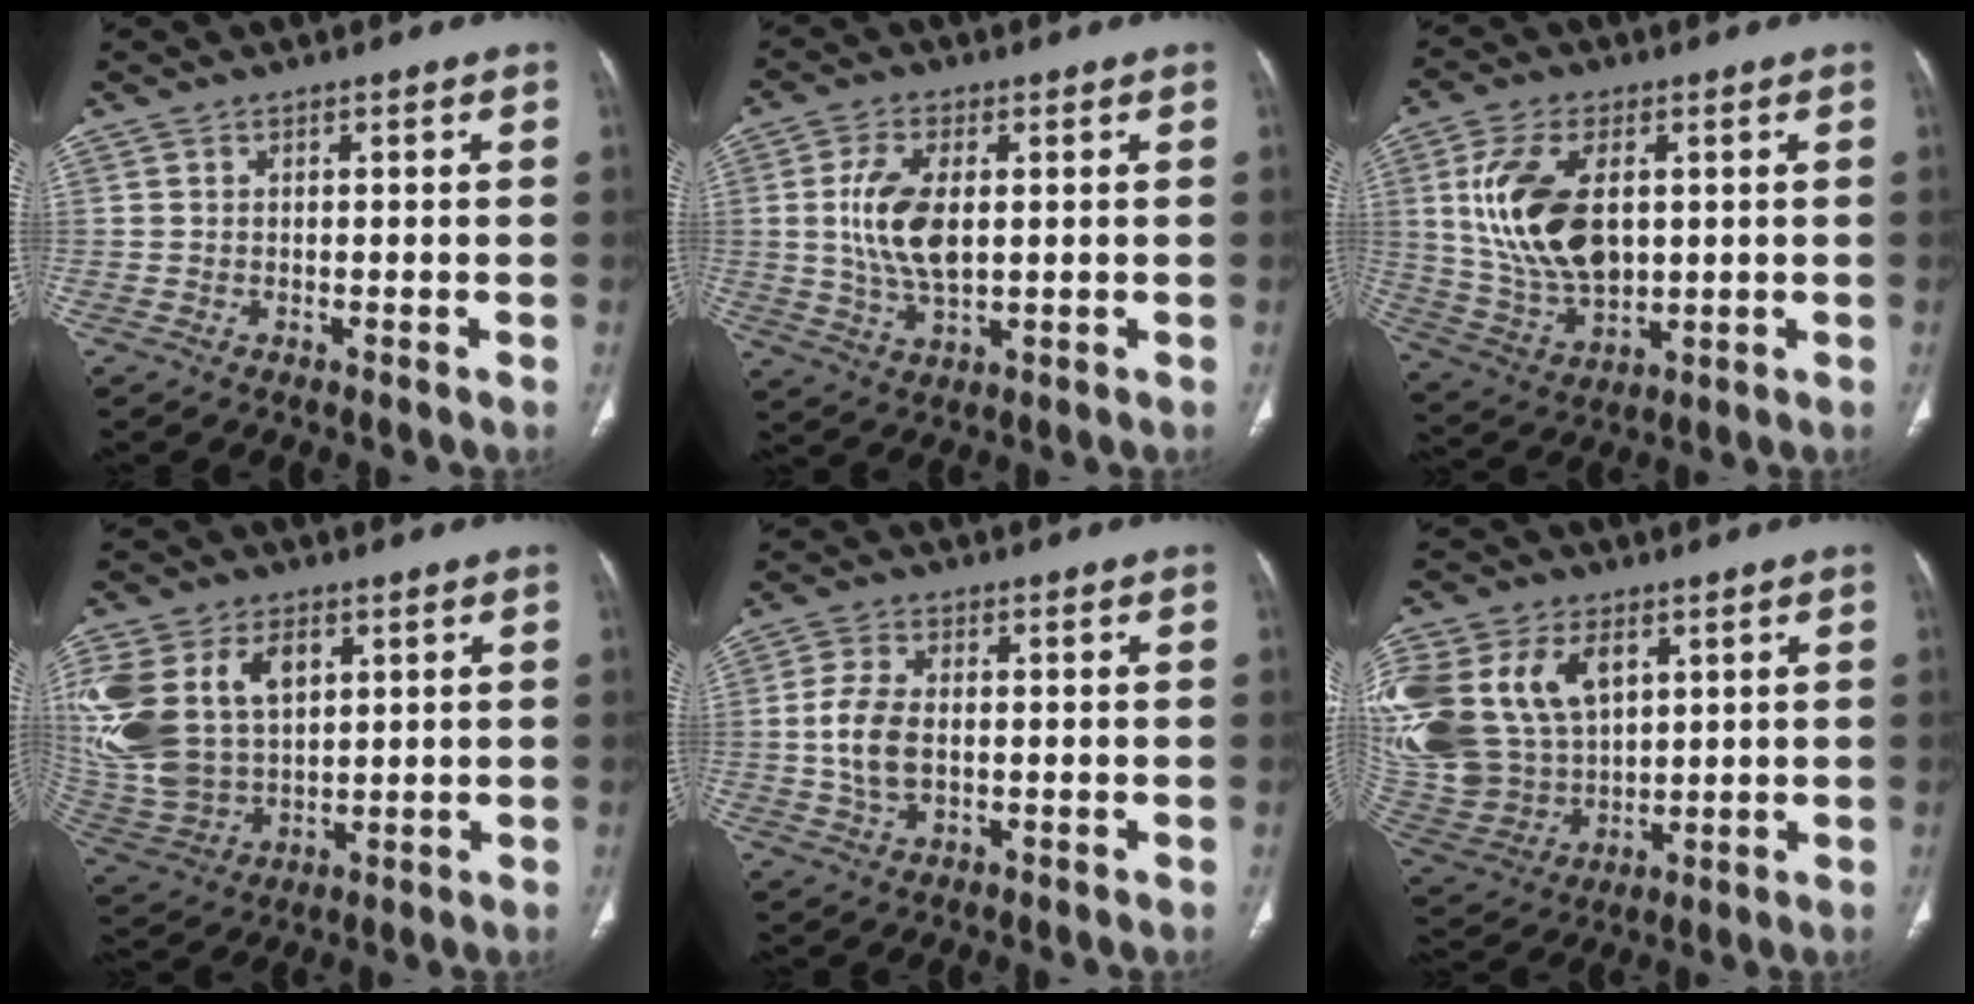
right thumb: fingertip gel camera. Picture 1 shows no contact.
{"total": 10.3, "force": [1.1, 5.3, 8.8], "torque": [-0.179, -0.006, 0.026]}
{"total": 16.4, "force": [2.8, 9.5, 13.1], "torque": [-0.250, -0.008, 0.066]}
{"total": 23.6, "force": [7.0, 15.9, 16.0], "torque": [-0.368, 0.009, 0.152]}
{"total": 7.4, "force": [-0.3, 4.4, 5.9], "torque": [-0.126, 0.002, -0.005]}
{"total": 29.6, "force": [9.1, 21.0, 18.8], "torque": [-0.450, 0.031, 0.199]}